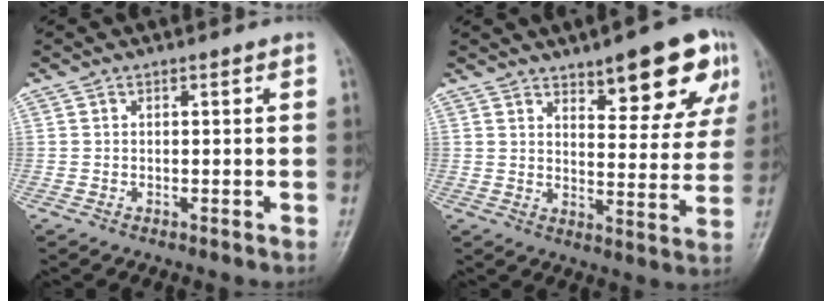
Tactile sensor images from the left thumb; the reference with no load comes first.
{"total": 14.6, "force": [8.6, 5.1, 10.7], "torque": [-0.093, -0.037, 0.118]}